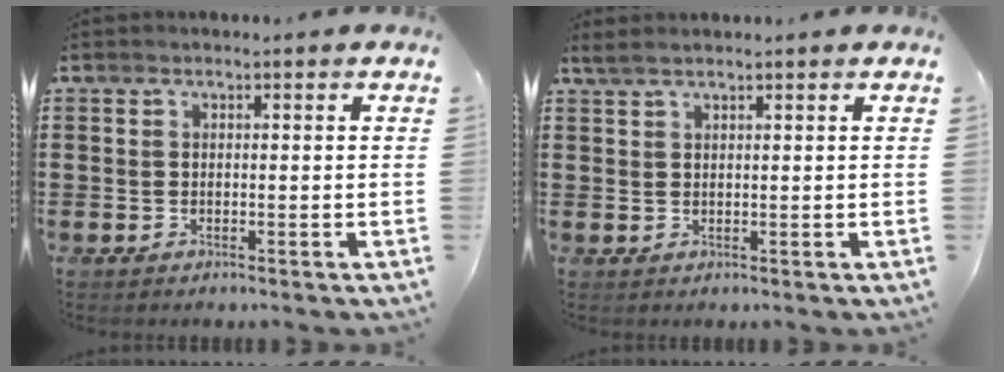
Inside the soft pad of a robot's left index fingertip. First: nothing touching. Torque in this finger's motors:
{"motor_torque": [1.47, 0.21, 0.27, 0.07]}